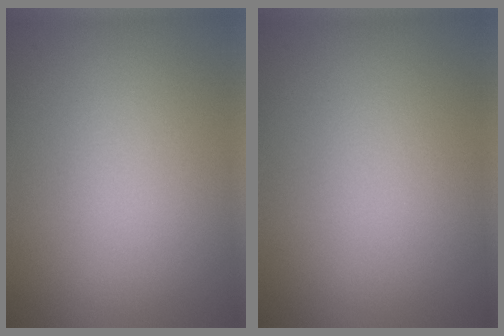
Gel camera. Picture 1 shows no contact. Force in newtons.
{"total": 0.0}